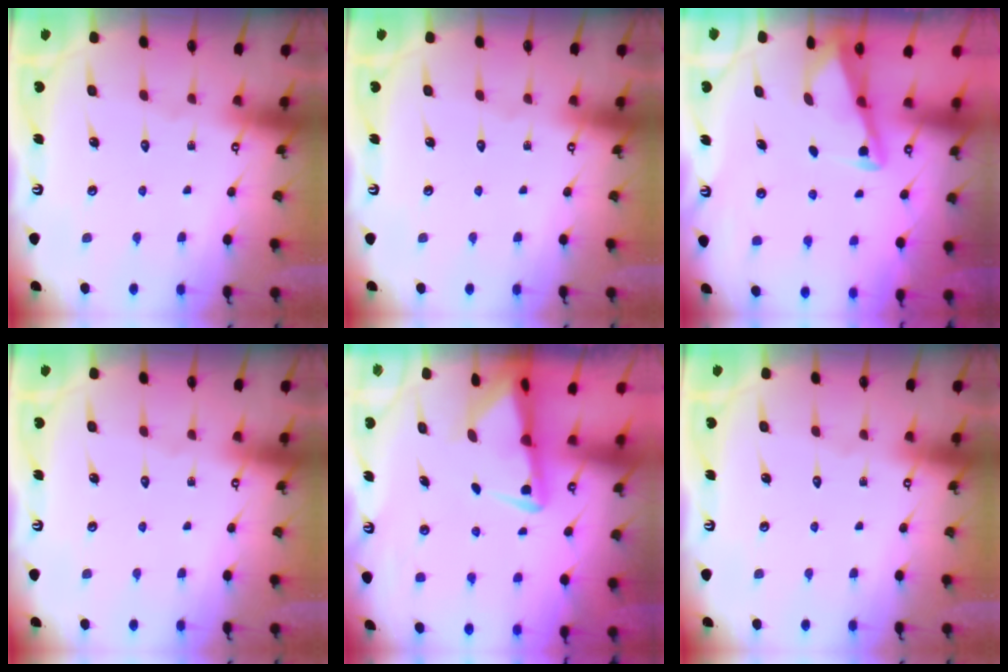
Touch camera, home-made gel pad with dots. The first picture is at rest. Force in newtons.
{"total": 0.0}
{"total": 2.8, "press": 2.8, "slide": 0.4}
{"total": 0.0}
{"total": 3.6, "press": 3.5, "slide": 0.7}
{"total": 0.0}